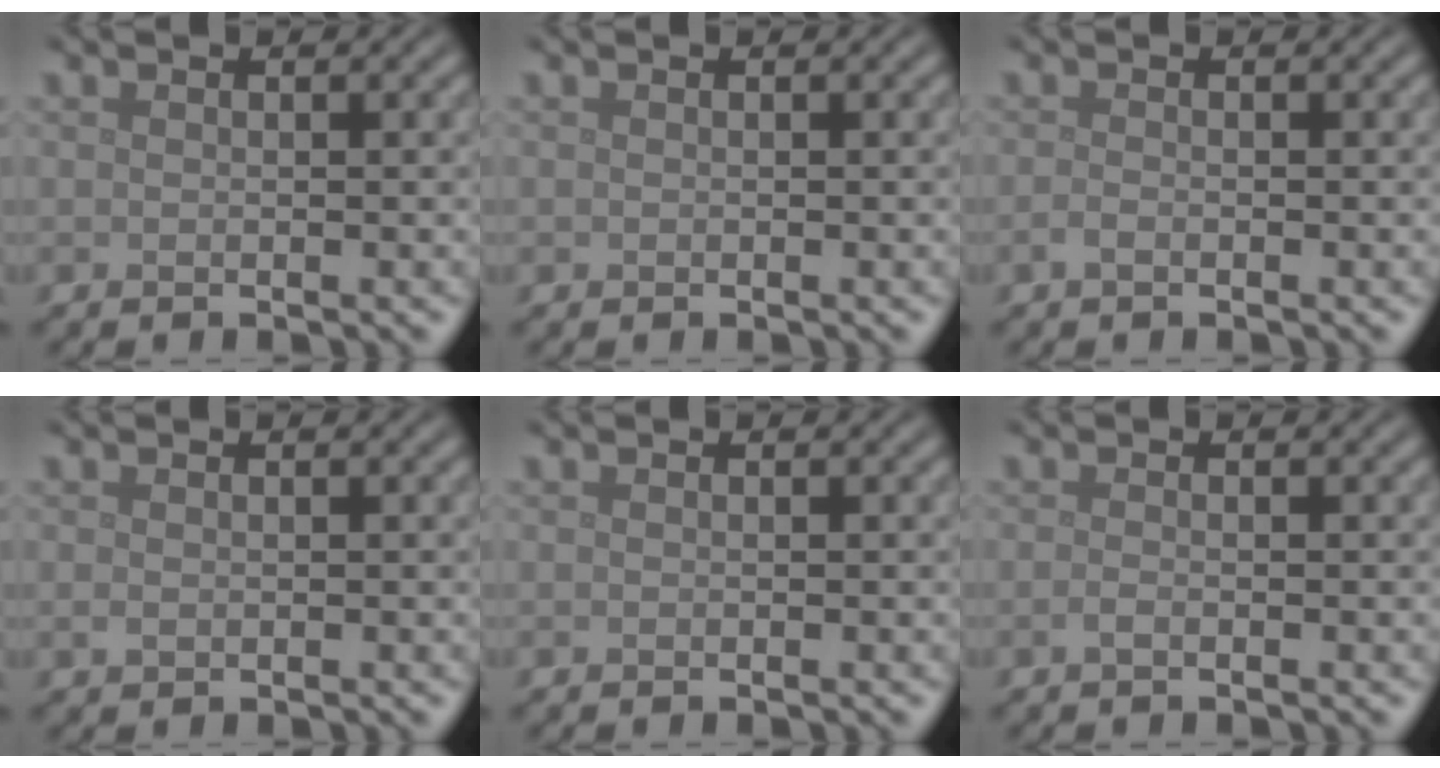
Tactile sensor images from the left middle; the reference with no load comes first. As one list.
[{"total": 0.0}, {"total": 0.7, "force": [-0.4, 0.3, 0.5], "torque": [-0.012, -0.002, -0.010]}, {"total": 0.5, "force": [0.0, 0.4, 0.3], "torque": [-0.006, -0.003, 0.000]}, {"total": 0.0}, {"total": 0.7, "force": [-0.3, 0.2, 0.5], "torque": [-0.012, -0.002, -0.008]}]